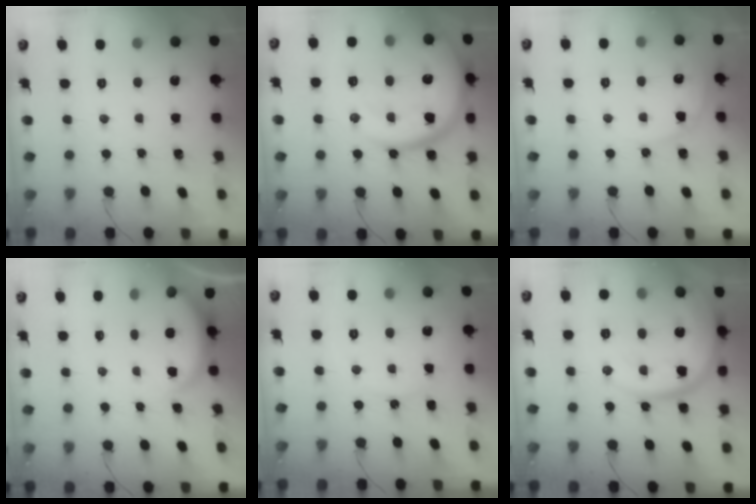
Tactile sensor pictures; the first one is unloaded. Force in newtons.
{"total": 20.5, "press": 20.4, "slide": 2.1}
{"total": 6.6, "press": 6.6, "slide": 0.4}
{"total": 2.2, "press": 2.2, "slide": 0.6}
{"total": 7.4, "press": 7.4, "slide": 0.8}
{"total": 17.0, "press": 16.8, "slide": 2.1}